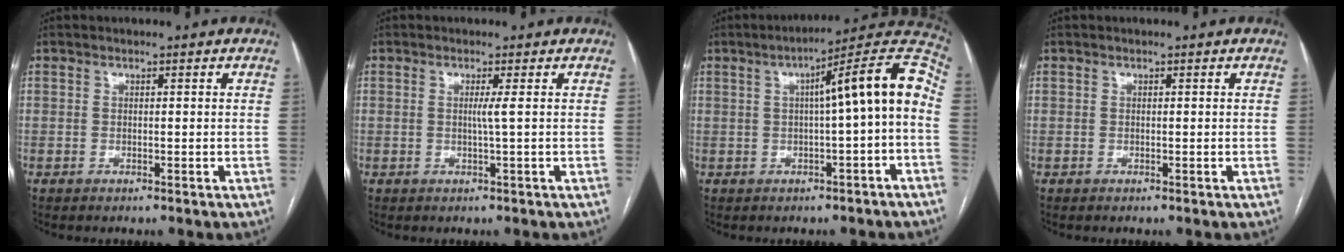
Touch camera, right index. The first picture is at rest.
{"total": 1.3, "force": [0.1, -0.5, 1.2], "torque": [-0.024, 0.000, 0.001]}
{"total": 12.6, "force": [0.1, 0.4, 12.5], "torque": [-0.168, 0.041, -0.004]}
{"total": 0.0}